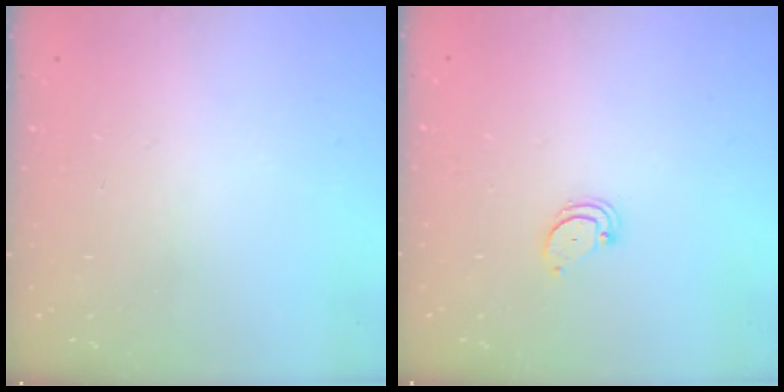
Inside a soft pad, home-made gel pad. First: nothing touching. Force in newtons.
{"total": 1.8, "press": 1.8, "slide": 0.2}